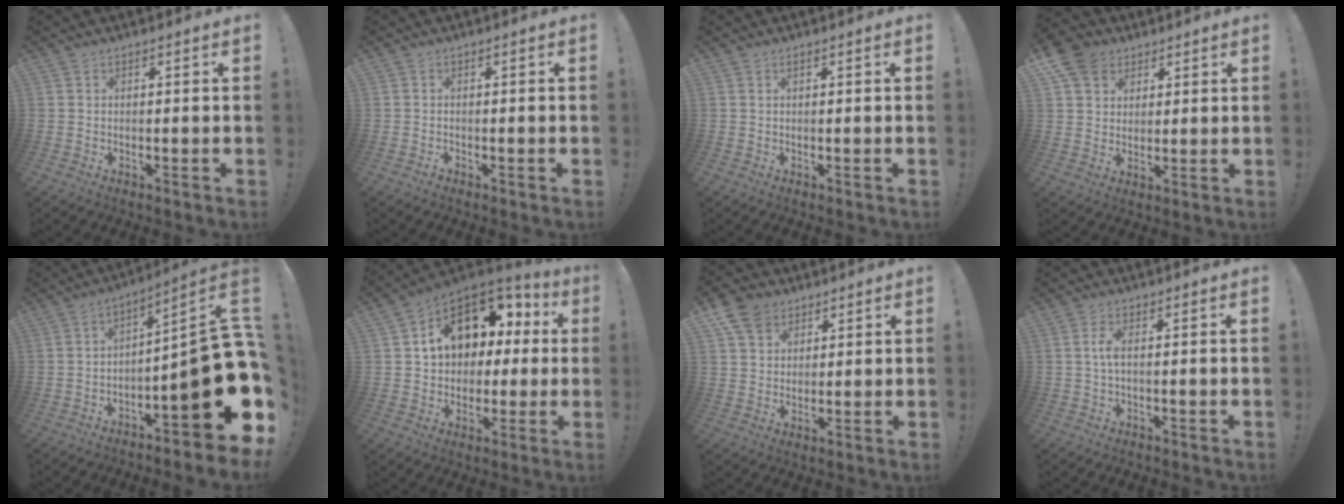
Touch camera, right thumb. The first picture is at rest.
{"total": 0.8, "force": [-0.7, 0.3, -0.1], "torque": [0.003, 0.002, -0.012]}
{"total": 0.6, "force": [0.3, 0.1, 0.5], "torque": [-0.012, 0.001, 0.005]}
{"total": 9.5, "force": [5.3, 7.3, 2.9], "torque": [-0.048, -0.023, 0.107]}
{"total": 19.8, "force": [-5.1, 4.4, 18.6], "torque": [-0.261, 0.007, -0.083]}
{"total": 14.3, "force": [5.1, 10.9, 7.8], "torque": [-0.107, -0.026, 0.100]}
{"total": 8.3, "force": [5.2, 6.1, 2.3], "torque": [-0.036, -0.022, 0.102]}
{"total": 3.1, "force": [0.0, 0.8, 3.0], "torque": [-0.063, 0.001, -0.004]}